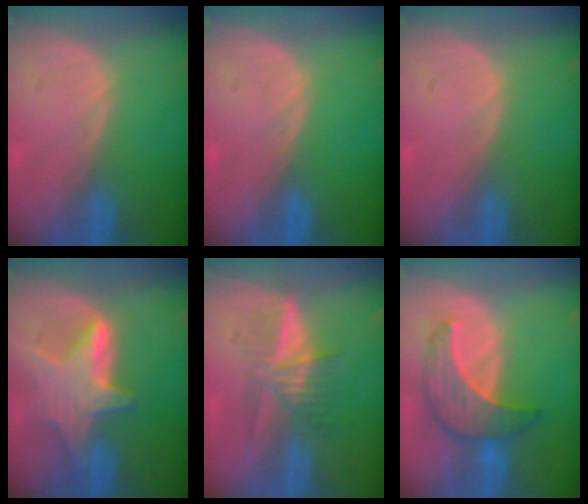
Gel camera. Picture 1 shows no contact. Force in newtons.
{"total": 0.0}
{"total": 0.0}
{"total": 7.7, "press": 7.7, "slide": 0.4}
{"total": 5.2, "press": 5.1, "slide": 1.0}
{"total": 7.3, "press": 7.3, "slide": 0.2}